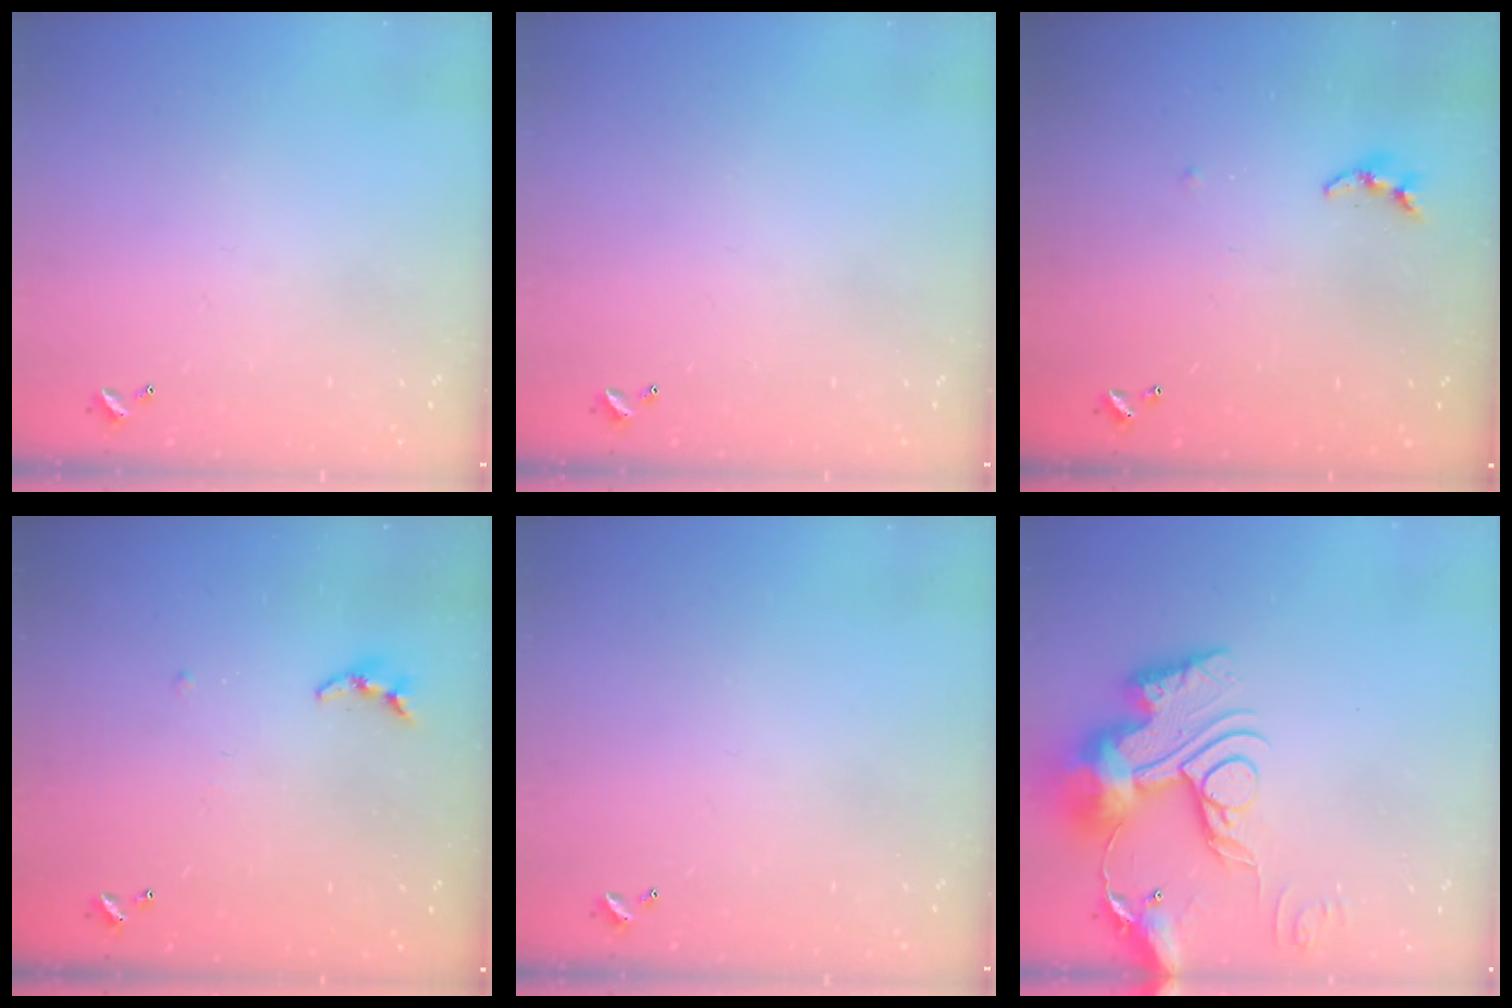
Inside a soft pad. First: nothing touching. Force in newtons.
{"total": 0.0}
{"total": 4.3, "press": 4.3, "slide": 0.4}
{"total": 4.0, "press": 3.9, "slide": 0.5}
{"total": 0.0}
{"total": 18.7, "press": 18.6, "slide": 1.7}